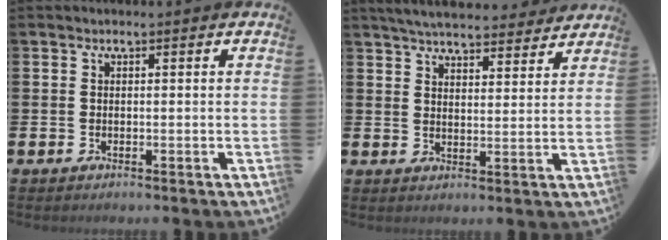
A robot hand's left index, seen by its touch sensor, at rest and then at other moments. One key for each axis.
{"total": 5.6, "fx": 5.4, "fy": 0.9, "fz": 1.0, "tx": -0.026, "ty": -0.035, "tz": 0.095}